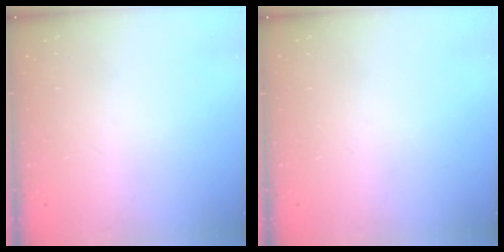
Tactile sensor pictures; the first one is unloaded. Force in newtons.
{"total": 0.0}